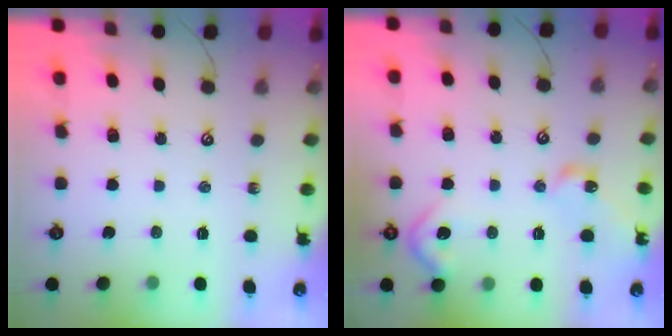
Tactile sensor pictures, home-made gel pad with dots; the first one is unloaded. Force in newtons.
{"total": 8.2, "press": 8.2, "slide": 0.6}